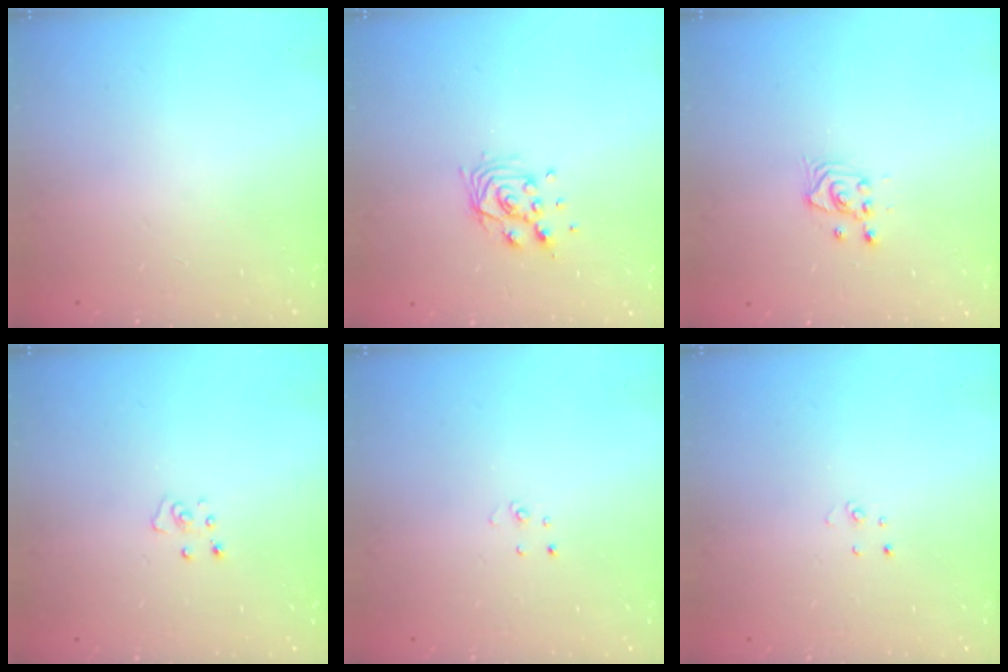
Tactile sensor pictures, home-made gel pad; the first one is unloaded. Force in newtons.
{"total": 8.9, "press": 8.9, "slide": 1.0}
{"total": 3.4, "press": 3.4, "slide": 0.4}
{"total": 2.8, "press": 2.8, "slide": 0.2}
{"total": 2.7, "press": 2.7, "slide": 0.3}
{"total": 2.7, "press": 2.7, "slide": 0.3}